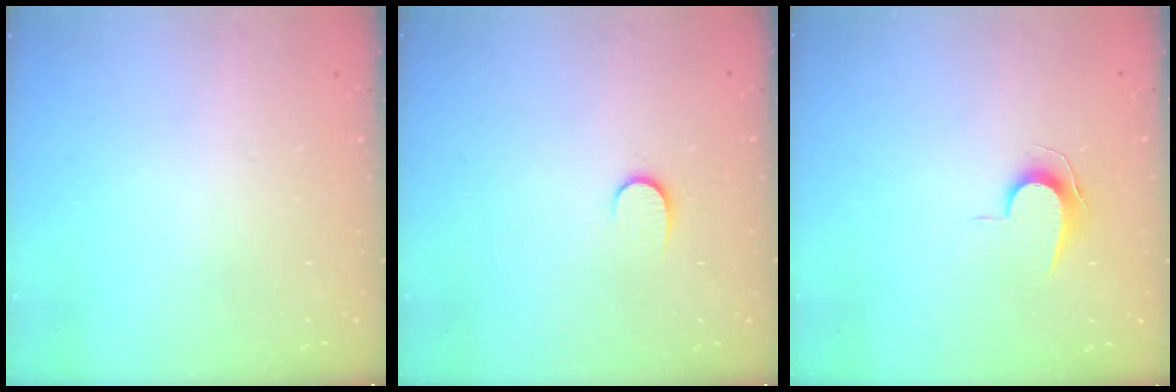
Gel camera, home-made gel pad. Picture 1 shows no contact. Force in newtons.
{"total": 5.7, "press": 5.7, "slide": 0.5}
{"total": 7.0, "press": 7.0, "slide": 0.6}